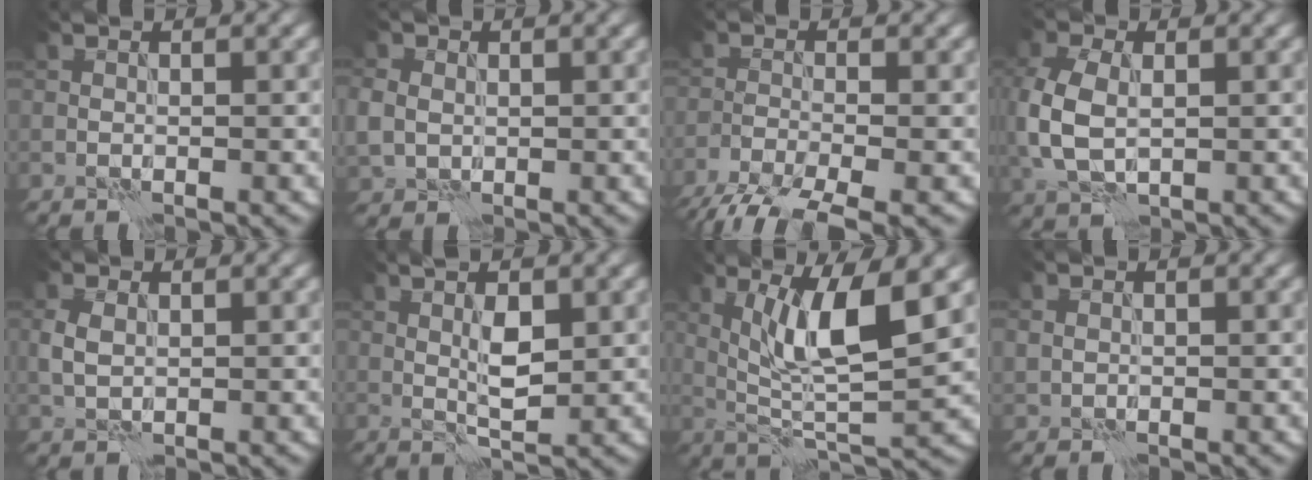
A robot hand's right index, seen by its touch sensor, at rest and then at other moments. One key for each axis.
{"total": 3.0, "fx": 0.4, "fy": 2.6, "fz": 1.5, "tx": -0.040, "ty": 0.001, "tz": 0.011}
{"total": 6.5, "fx": -5.1, "fy": 1.4, "fz": 3.8, "tx": -0.069, "ty": -0.030, "tz": -0.095}
{"total": 5.9, "fx": 0.0, "fy": 4.0, "fz": 4.4, "tx": -0.118, "ty": -0.001, "tz": 0.003}
{"total": 1.9, "fx": 0.8, "fy": 1.2, "fz": 1.3, "tx": -0.035, "ty": 0.001, "tz": 0.016}
{"total": 3.2, "fx": 0.8, "fy": 1.0, "fz": 2.9, "tx": -0.053, "ty": -0.001, "tz": 0.017}
{"total": 7.9, "fx": 2.5, "fy": 1.8, "fz": 7.3, "tx": -0.130, "ty": -0.011, "tz": 0.048}
{"total": 0.9, "fx": 0.3, "fy": 0.8, "fz": 0.0, "tx": -0.002, "ty": 0.000, "tz": 0.009}